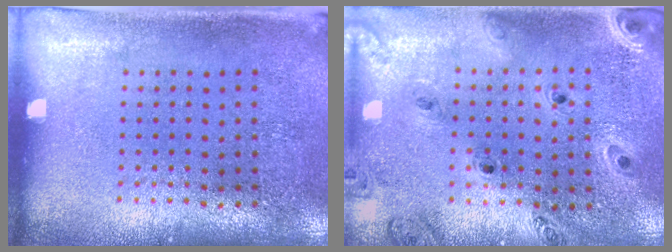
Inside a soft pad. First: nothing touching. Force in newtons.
{"total": 1.3, "press": 1.3, "slide": 0.2}